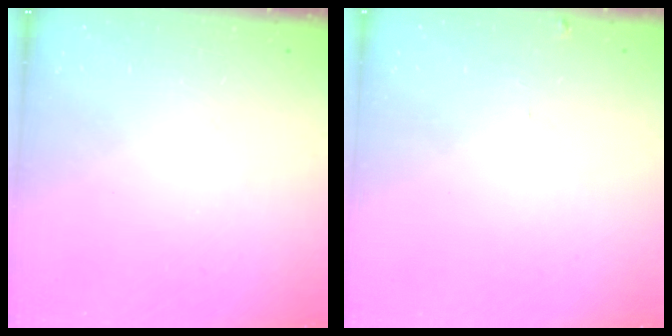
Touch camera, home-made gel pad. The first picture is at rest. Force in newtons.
{"total": 0.0}